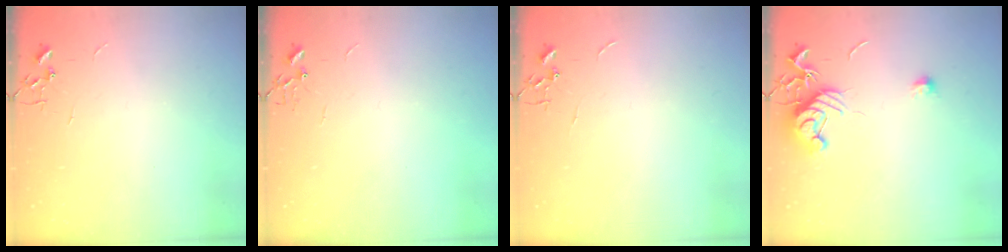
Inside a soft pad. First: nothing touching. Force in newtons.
{"total": 0.0}
{"total": 0.0}
{"total": 10.9, "press": 10.9, "slide": 0.4}